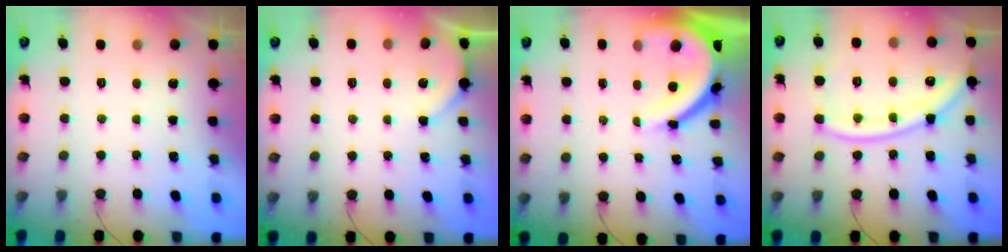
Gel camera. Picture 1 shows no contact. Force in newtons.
{"total": 2.0, "press": 2.0, "slide": 0.2}
{"total": 10.9, "press": 10.9, "slide": 1.1}
{"total": 15.0, "press": 14.9, "slide": 1.8}